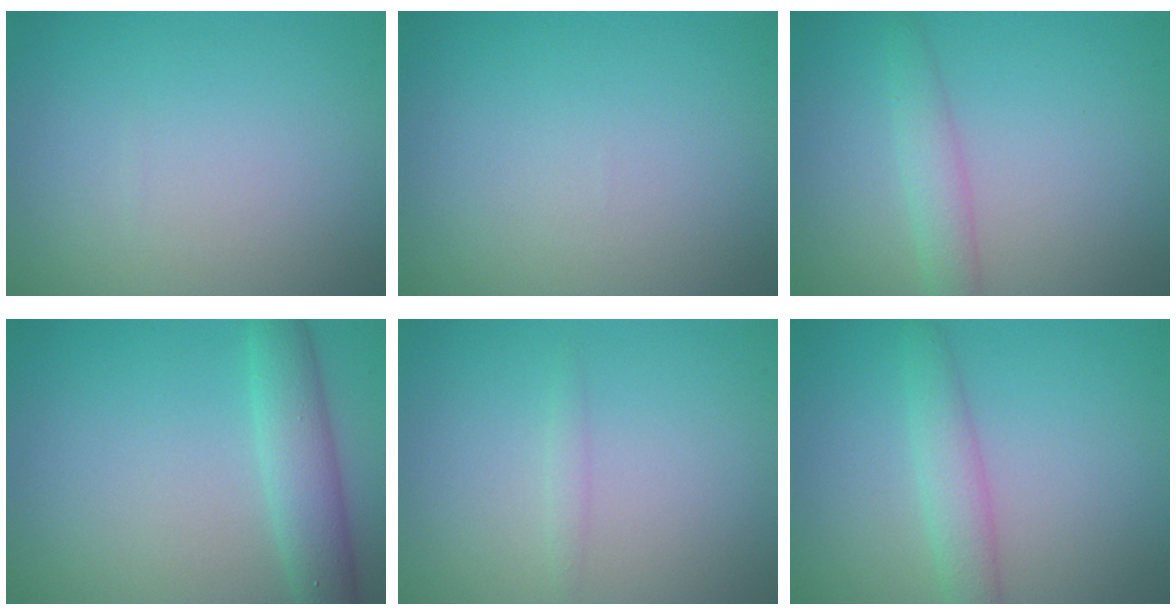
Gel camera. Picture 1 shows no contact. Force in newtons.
{"total": 0.0}
{"total": 2.2, "press": 2.2, "slide": 0.1}
{"total": 3.9, "press": 3.9, "slide": 0.2}
{"total": 0.7, "press": 0.7, "slide": 0.1}
{"total": 2.6, "press": 2.6, "slide": 0.1}